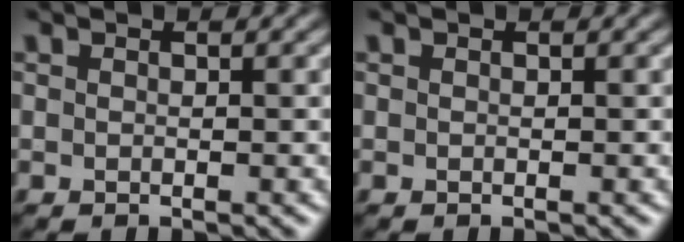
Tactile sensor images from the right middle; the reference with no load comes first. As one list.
[{"total": 0.0}]